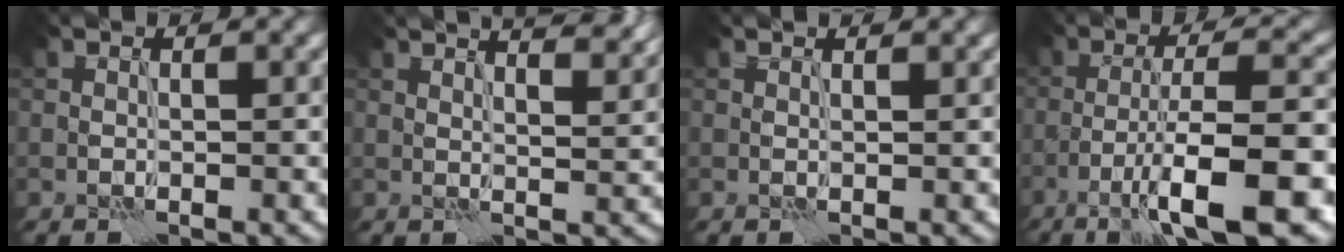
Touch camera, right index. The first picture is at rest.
{"total": 8.6, "force": [6.3, 2.9, 5.1], "torque": [-0.039, 0.032, 0.055]}
{"total": 0.9, "force": [0.7, 0.3, 0.5], "torque": [-0.007, -0.001, 0.005]}
{"total": 8.9, "force": [-4.0, 1.6, 7.8], "torque": [-0.115, 0.010, -0.072]}